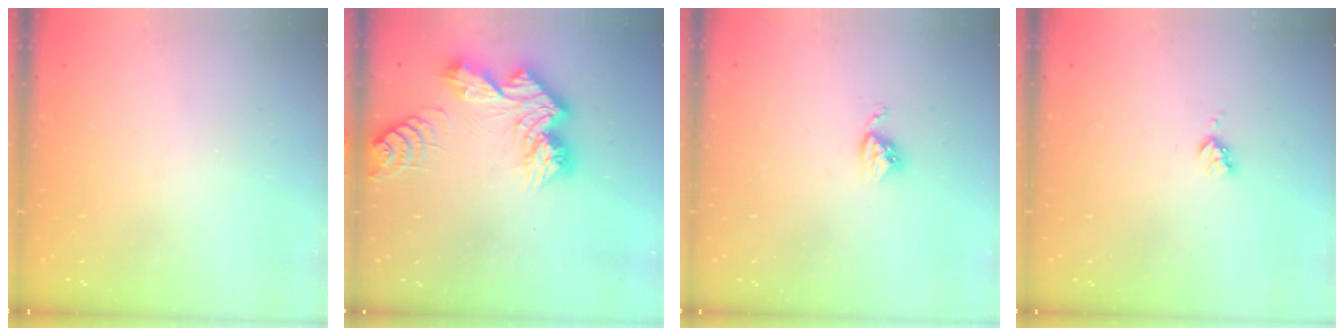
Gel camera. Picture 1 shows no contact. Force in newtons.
{"total": 13.8, "press": 13.7, "slide": 1.2}
{"total": 3.9, "press": 3.9, "slide": 0.4}
{"total": 3.0, "press": 3.0, "slide": 0.3}